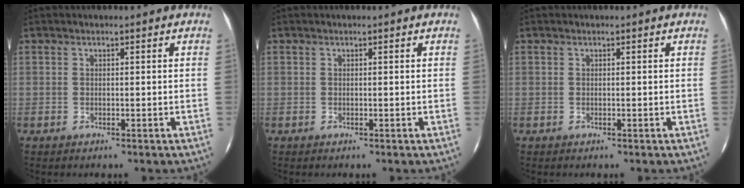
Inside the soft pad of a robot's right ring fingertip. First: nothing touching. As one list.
[{"total": 0.0}, {"total": 0.0}]